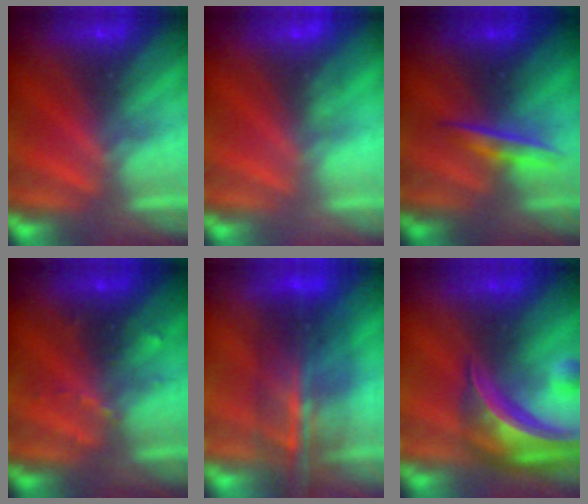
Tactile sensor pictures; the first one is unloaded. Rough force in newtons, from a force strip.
{"total": 3.5}
{"total": 1.4}
{"total": 2.8}
{"total": 9.6}
{"total": 8.5}